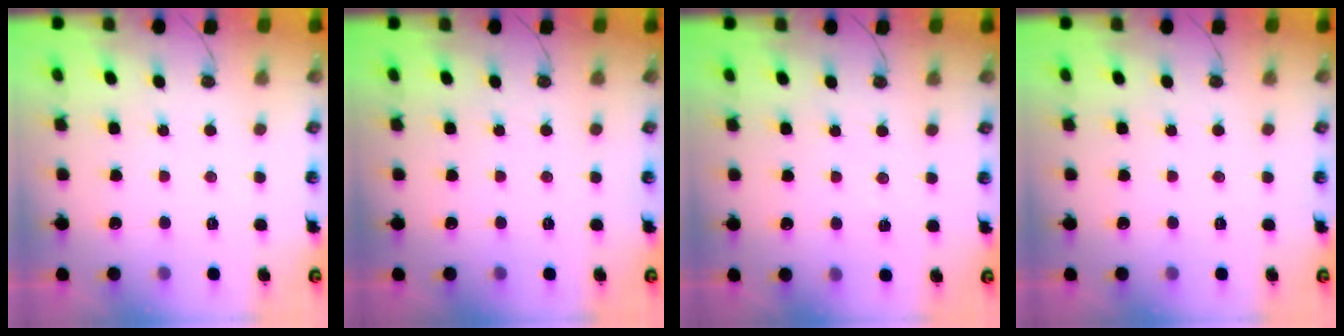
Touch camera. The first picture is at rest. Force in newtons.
{"total": 0.0}
{"total": 4.1, "press": 3.6, "slide": 2.0}
{"total": 0.0}